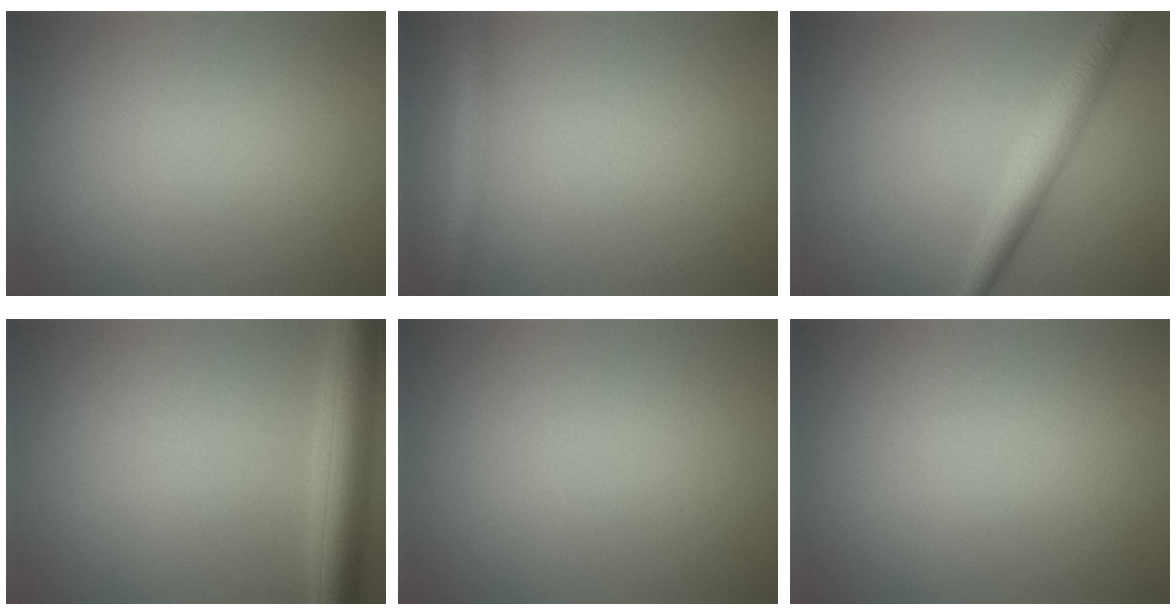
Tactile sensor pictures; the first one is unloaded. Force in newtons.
{"total": 2.2, "press": 2.2, "slide": 0.1}
{"total": 3.6, "press": 3.6, "slide": 0.1}
{"total": 5.4, "press": 5.4, "slide": 0.4}
{"total": 0.0}
{"total": 0.0}